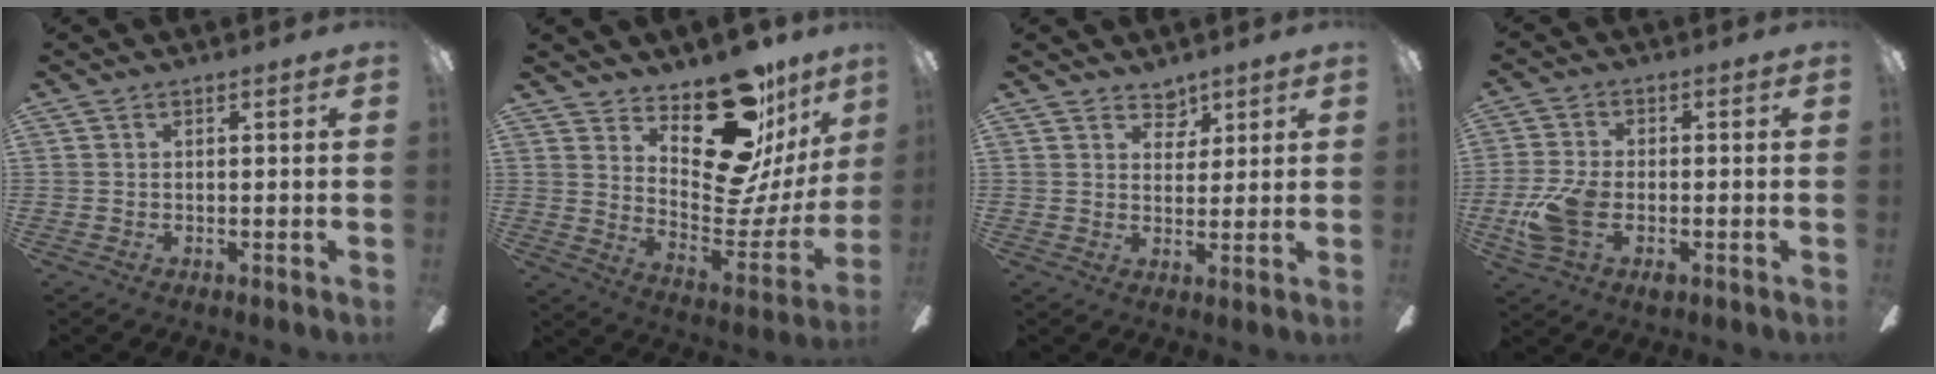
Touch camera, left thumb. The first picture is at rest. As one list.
[{"total": 20.4, "force": [14.8, 8.5, 11.2], "torque": [-0.126, -0.132, 0.248]}, {"total": 4.6, "force": [3.7, 2.5, 0.9], "torque": [-0.008, -0.018, 0.064]}, {"total": 8.5, "force": [-2.5, 5.1, 6.3], "torque": [-0.139, 0.008, -0.045]}]